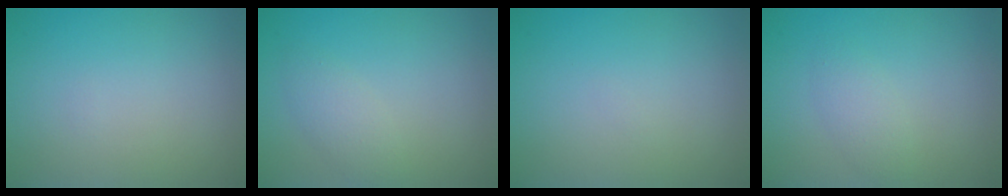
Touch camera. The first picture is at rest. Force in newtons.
{"total": 1.9, "press": 1.9, "slide": 0.1}
{"total": 0.0}
{"total": 1.7, "press": 1.7, "slide": 0.1}